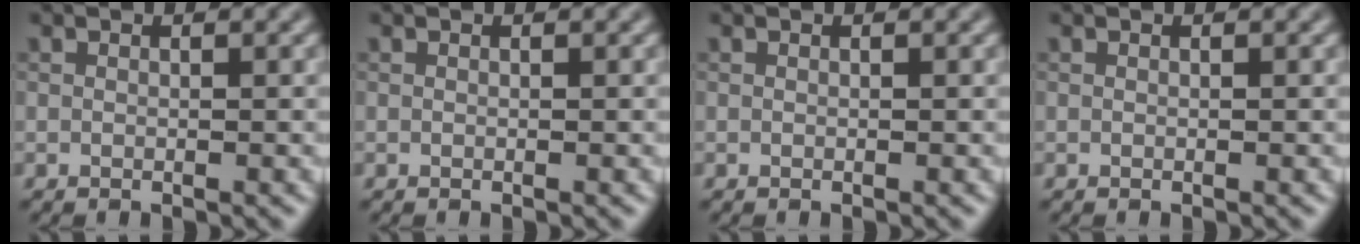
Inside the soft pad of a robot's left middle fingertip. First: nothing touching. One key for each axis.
{"total": 0.0}
{"total": 0.0}
{"total": 0.0}